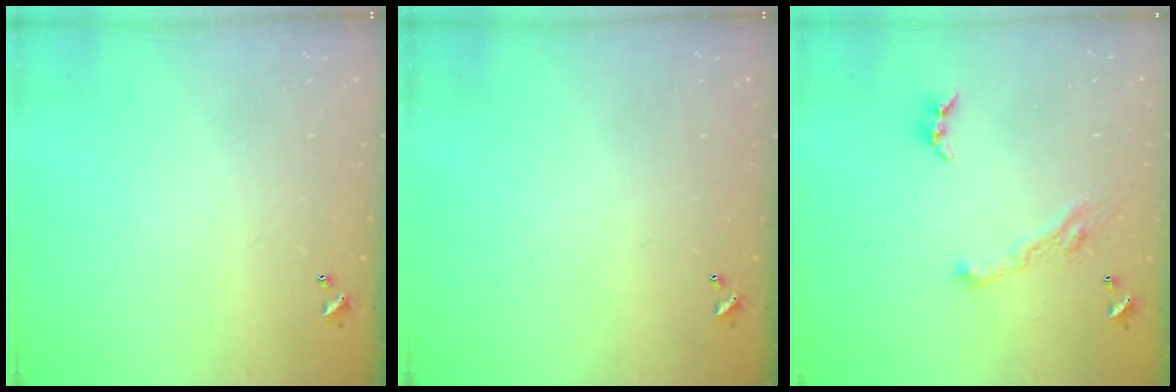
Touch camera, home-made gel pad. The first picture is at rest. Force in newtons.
{"total": 0.0}
{"total": 5.8, "press": 5.8, "slide": 0.9}